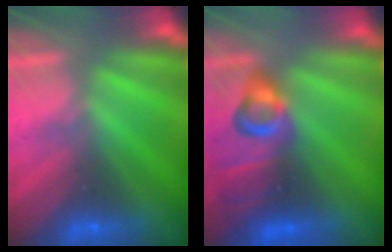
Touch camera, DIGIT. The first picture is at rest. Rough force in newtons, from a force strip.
{"total": 6.9}